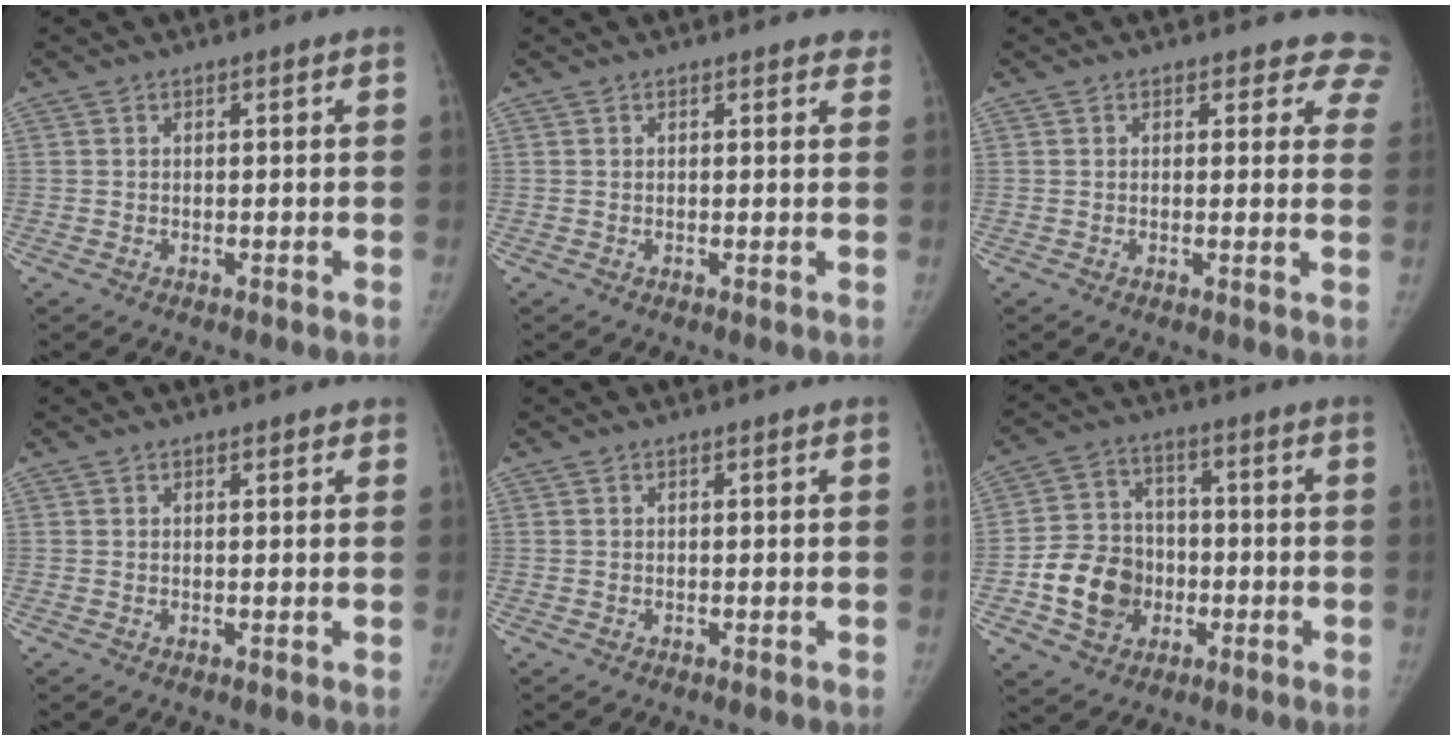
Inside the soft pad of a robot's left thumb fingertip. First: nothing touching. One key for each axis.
{"total": 1.6, "fx": 1.4, "fy": 0.8, "fz": 0.4, "tx": 0.012, "ty": -0.004, "tz": 0.004}
{"total": 7.2, "fx": 6.3, "fy": 3.6, "fz": 0.1, "tx": 0.059, "ty": -0.022, "tz": 0.031}
{"total": 0.8, "fx": 0.5, "fy": 0.4, "fz": 0.4, "tx": -0.001, "ty": -0.003, "tz": 0.003}
{"total": 0.0}
{"total": 12.7, "fx": -3.4, "fy": 10.7, "fz": 5.9, "tx": -0.069, "ty": 0.024, "tz": -0.058}